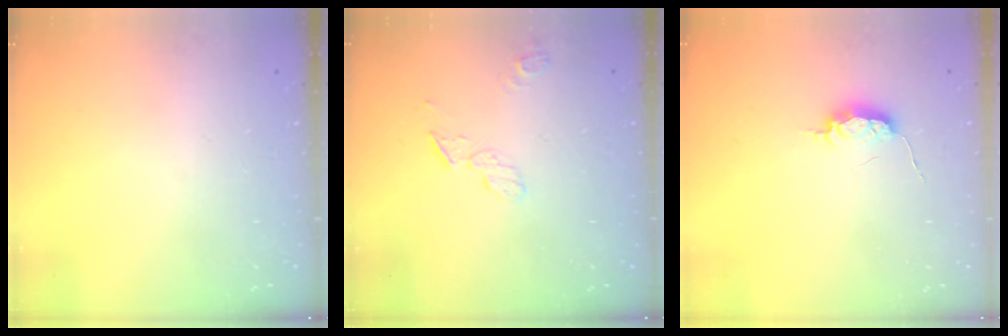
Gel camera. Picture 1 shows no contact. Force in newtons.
{"total": 4.9, "press": 4.8, "slide": 0.5}
{"total": 5.3, "press": 5.3, "slide": 0.7}